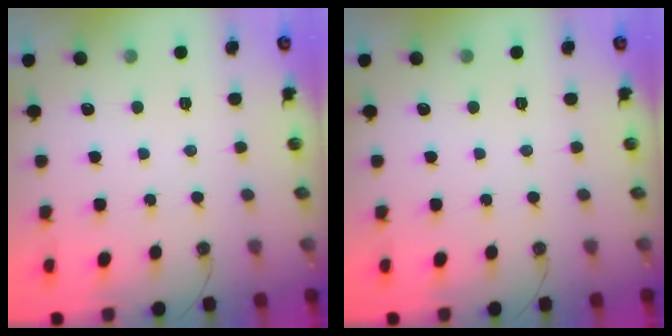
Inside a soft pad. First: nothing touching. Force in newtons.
{"total": 0.0}